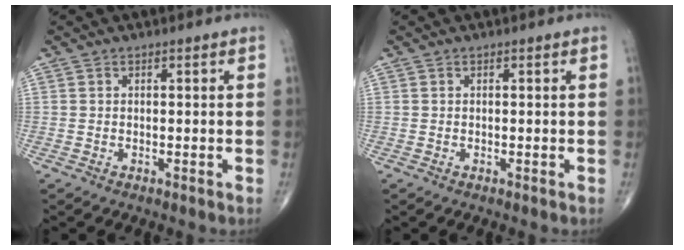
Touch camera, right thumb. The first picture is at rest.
{"total": 0.0}